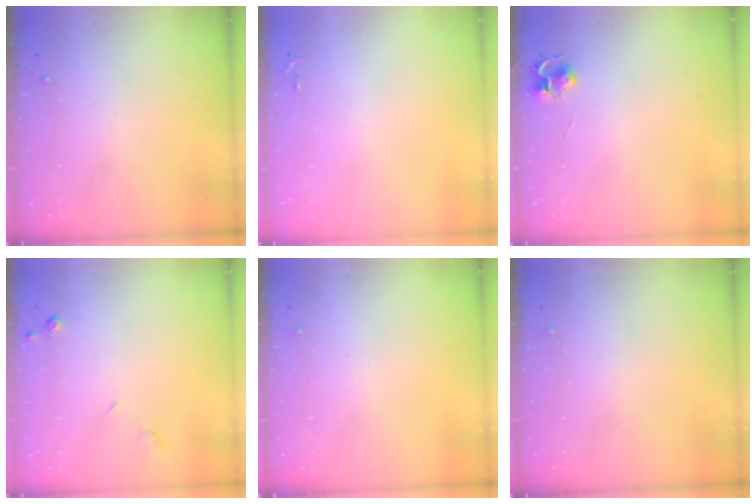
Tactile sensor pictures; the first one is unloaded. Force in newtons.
{"total": 2.6, "press": 2.6, "slide": 0.3}
{"total": 4.7, "press": 4.7, "slide": 0.4}
{"total": 4.6, "press": 4.5, "slide": 0.7}
{"total": 0.0}
{"total": 0.0}